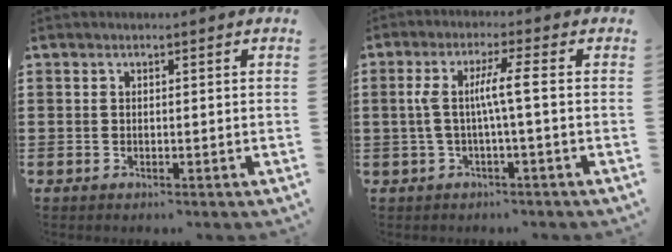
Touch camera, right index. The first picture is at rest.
{"total": 5.5, "force": [-0.1, 0.0, 5.5], "torque": [-0.112, -0.005, -0.012]}